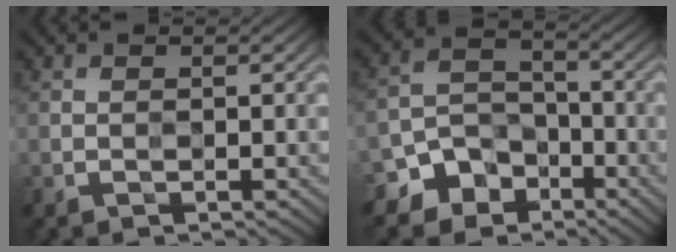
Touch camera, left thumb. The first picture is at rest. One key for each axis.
{"total": 8.5, "fx": -5.9, "fy": 5.6, "fz": 2.3, "tx": -0.055, "ty": -0.008, "tz": -0.111}